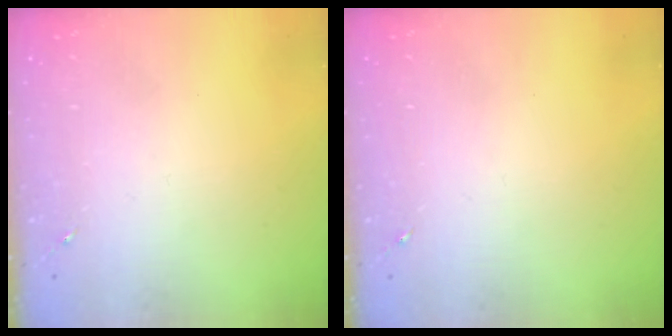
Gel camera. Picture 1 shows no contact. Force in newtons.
{"total": 0.0}